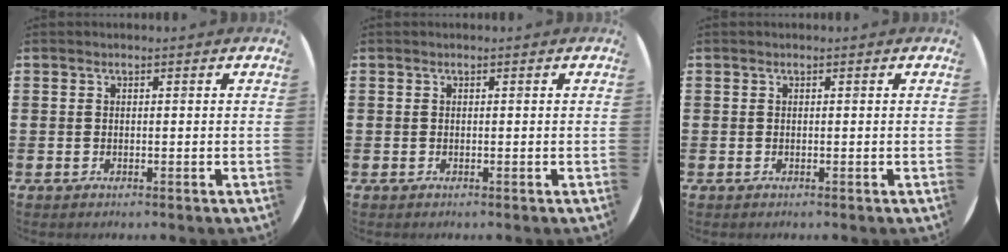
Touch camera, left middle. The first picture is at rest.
{"total": 0.0}
{"total": 0.0}